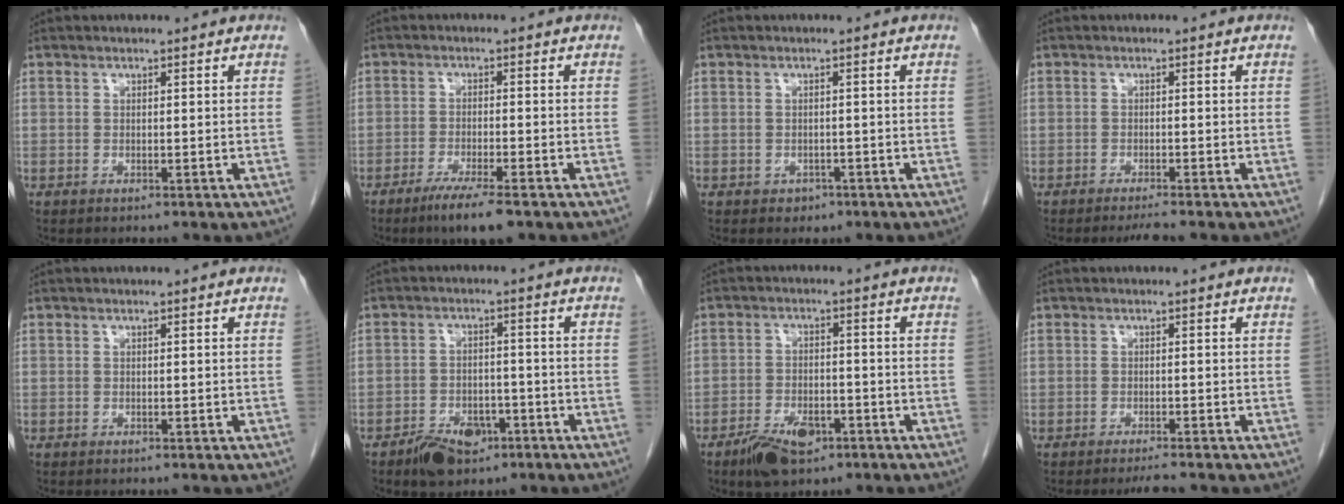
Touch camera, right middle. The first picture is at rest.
{"total": 6.2, "force": [-4.2, 0.3, 4.5], "torque": [-0.077, -0.015, -0.070]}
{"total": 1.8, "force": [-0.9, 1.4, 0.6], "torque": [-0.006, 0.004, -0.006]}
{"total": 2.3, "force": [-2.1, -0.4, 1.0], "torque": [-0.018, -0.006, -0.034]}
{"total": 0.0}
{"total": 6.2, "force": [-4.0, 3.5, 3.1], "torque": [-0.052, 0.004, -0.059]}
{"total": 6.4, "force": [-3.9, 3.0, 4.0], "torque": [-0.077, -0.002, -0.063]}
{"total": 2.2, "force": [-2.0, -0.2, 0.9], "torque": [-0.017, -0.005, -0.032]}